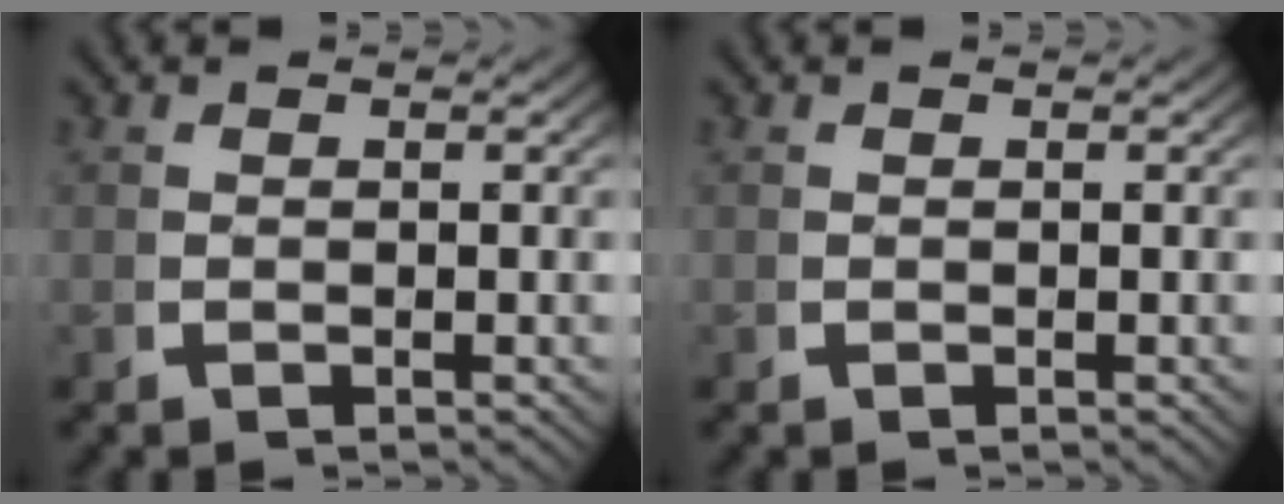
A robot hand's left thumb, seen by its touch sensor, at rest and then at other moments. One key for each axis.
{"total": 0.0}